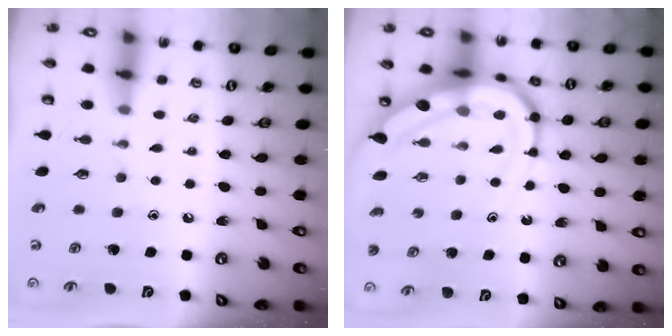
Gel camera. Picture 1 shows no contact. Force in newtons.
{"total": 13.6, "press": 13.5, "slide": 1.3}